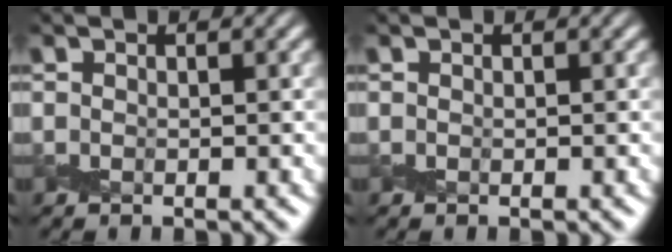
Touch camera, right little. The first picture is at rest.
{"total": 0.0}